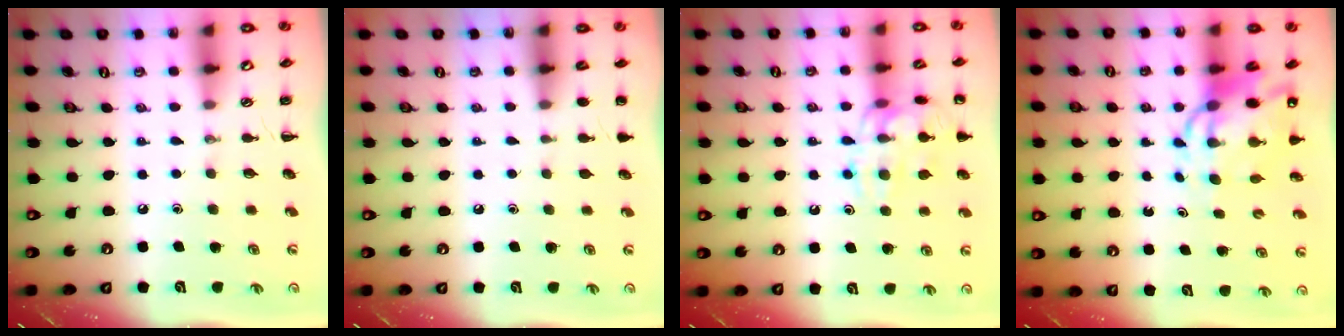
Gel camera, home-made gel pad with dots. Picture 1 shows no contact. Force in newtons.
{"total": 1.1, "press": 1.1, "slide": 0.2}
{"total": 14.4, "press": 14.3, "slide": 1.4}
{"total": 10.7, "press": 10.3, "slide": 2.8}